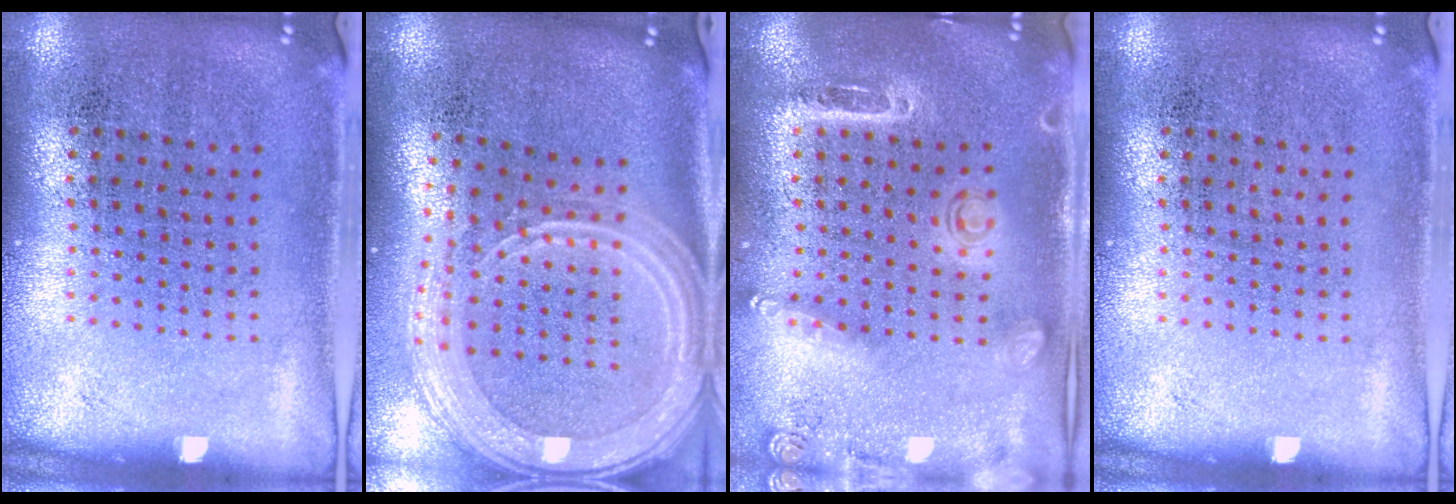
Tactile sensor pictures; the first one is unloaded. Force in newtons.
{"total": 3.1, "press": 2.5, "slide": 1.9}
{"total": 1.6, "press": 1.5, "slide": 0.6}
{"total": 0.0}